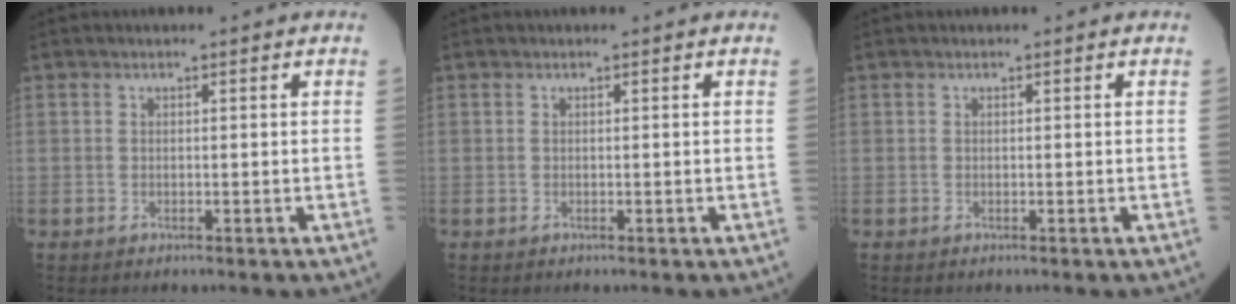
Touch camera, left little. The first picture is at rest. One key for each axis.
{"total": 0.0}
{"total": 0.0}